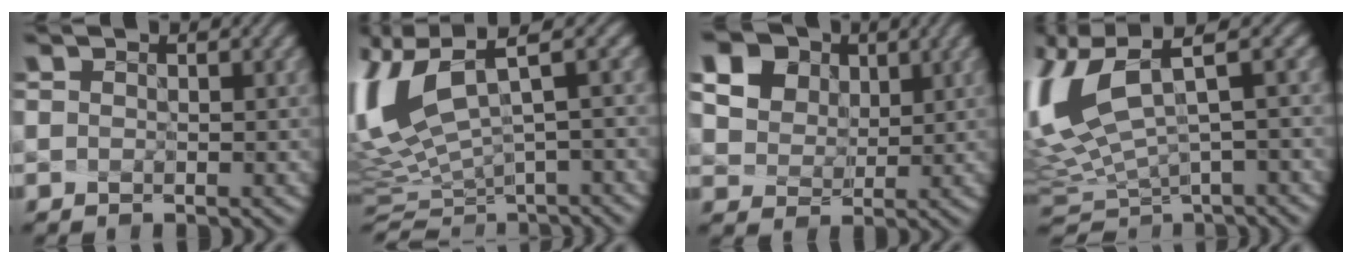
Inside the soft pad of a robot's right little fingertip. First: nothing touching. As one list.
[{"total": 7.0, "force": [0.4, 2.4, 6.6], "torque": [-0.173, -0.033, 0.037]}, {"total": 17.2, "force": [8.5, 13.5, 6.4], "torque": [-0.206, 0.009, 0.167]}, {"total": 6.9, "force": [1.0, 2.7, 6.3], "torque": [-0.178, -0.034, 0.051]}]